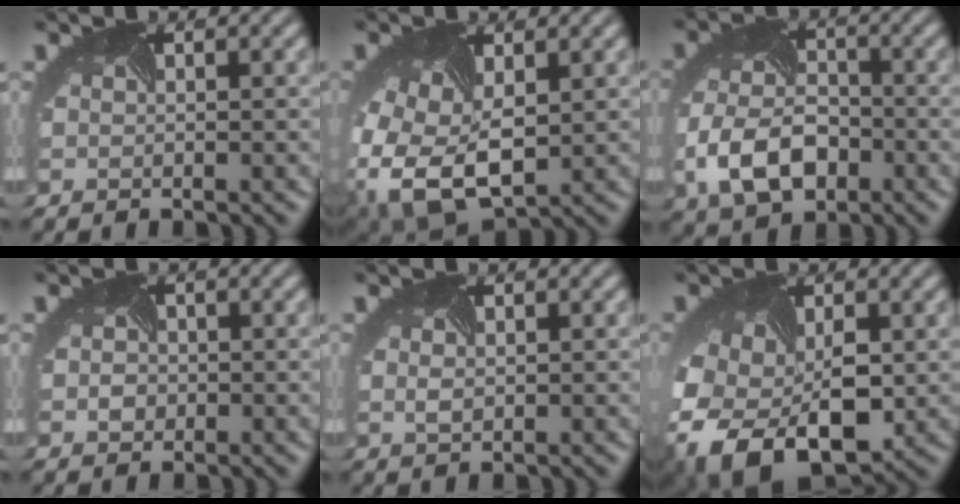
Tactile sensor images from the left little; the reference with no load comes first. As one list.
[{"total": 11.3, "force": [-2.7, 7.2, 8.3], "torque": [-0.206, -0.041, -0.029]}, {"total": 6.8, "force": [-2.8, 4.4, 4.4], "torque": [-0.100, -0.013, -0.050]}, {"total": 1.3, "force": [-0.3, 1.2, 0.3], "torque": [-0.006, -0.003, -0.008]}, {"total": 0.8, "force": [0.2, 0.6, 0.6], "torque": [-0.018, -0.004, 0.009]}, {"total": 12.7, "force": [-4.0, 8.3, 8.7], "torque": [-0.202, -0.046, -0.049]}]